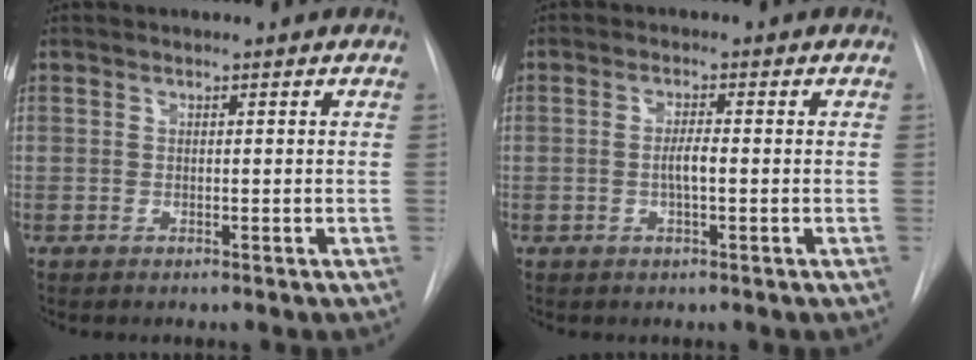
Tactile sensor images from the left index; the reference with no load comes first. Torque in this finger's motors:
{"motor_torque": [0.46, -0.01, 0.17, 0.05]}